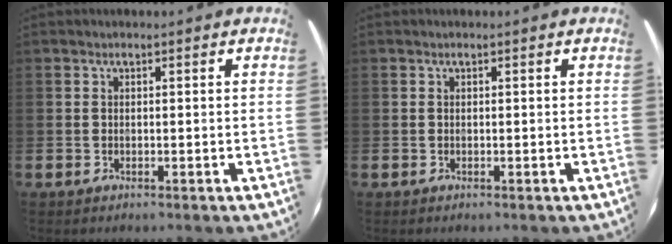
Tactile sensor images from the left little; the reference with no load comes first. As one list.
[{"total": 0.0}]